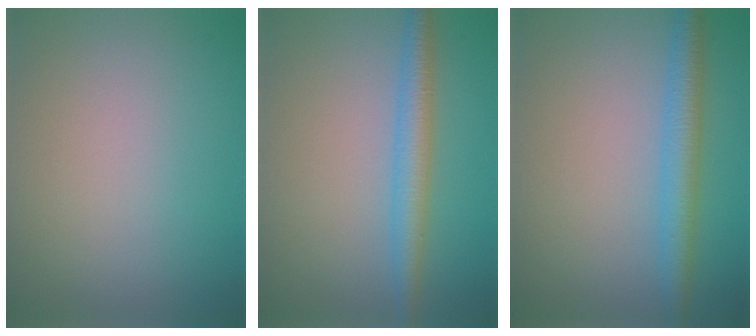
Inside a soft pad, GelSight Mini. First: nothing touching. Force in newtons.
{"total": 3.5, "press": 3.5, "slide": 0.1}
{"total": 3.6, "press": 3.5, "slide": 0.2}